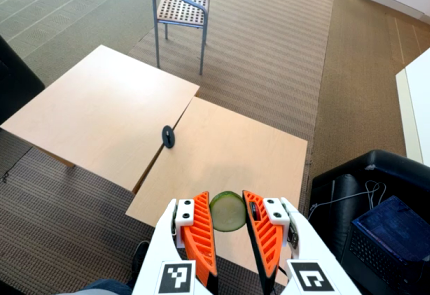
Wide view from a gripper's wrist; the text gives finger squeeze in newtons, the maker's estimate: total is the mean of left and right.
{"total": 12.0, "left": 12.4, "right": 11.6}